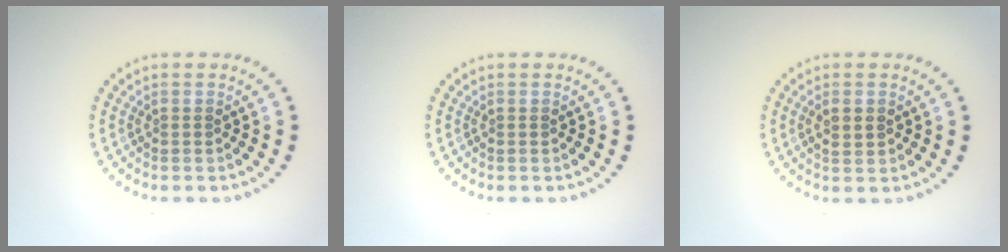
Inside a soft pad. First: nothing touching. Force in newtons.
{"total": 0.0}
{"total": 1.3, "press": 1.2, "slide": 0.2}